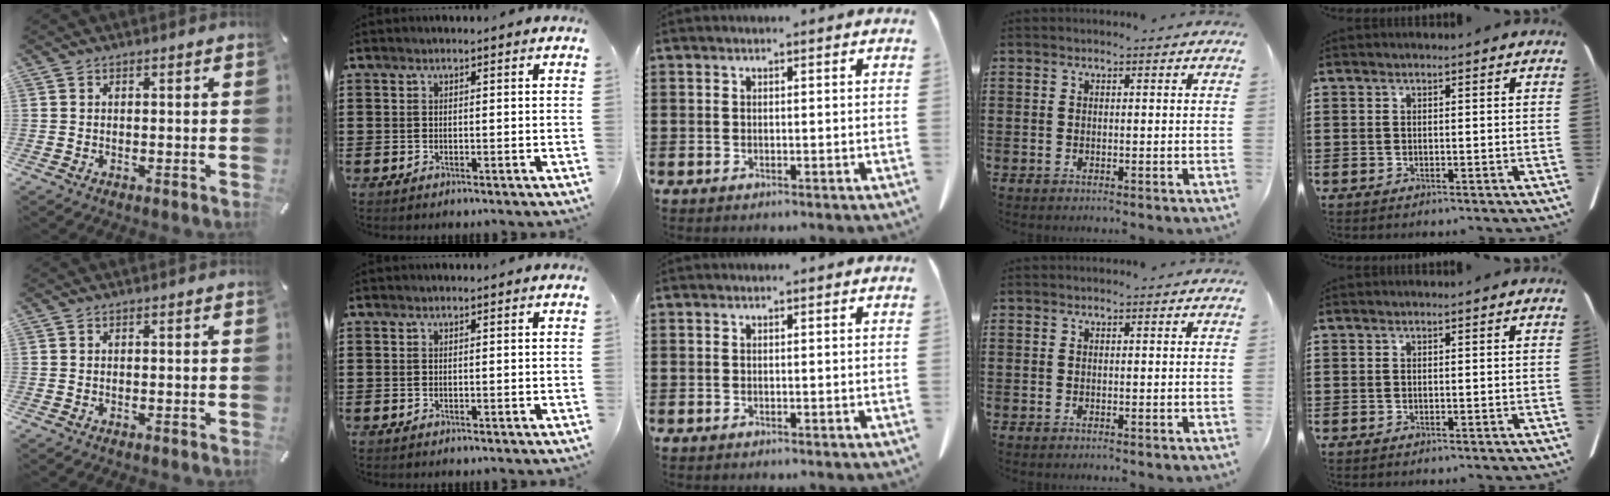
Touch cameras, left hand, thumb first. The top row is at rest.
{}